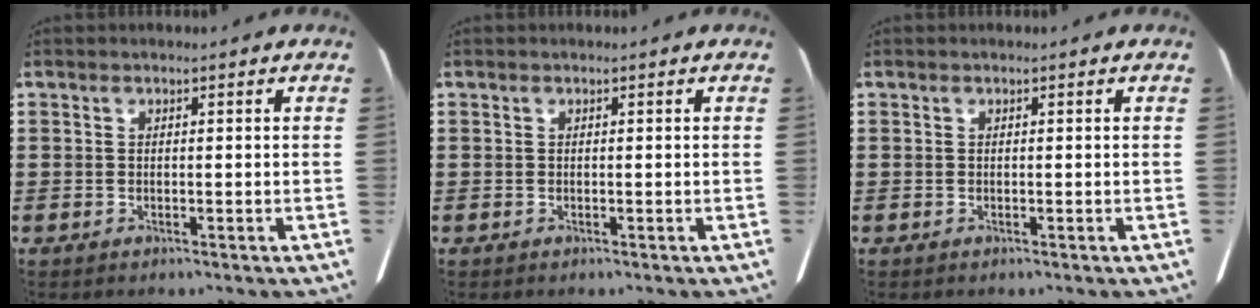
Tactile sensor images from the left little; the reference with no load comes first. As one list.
[{"total": 0.0}, {"total": 0.0}]